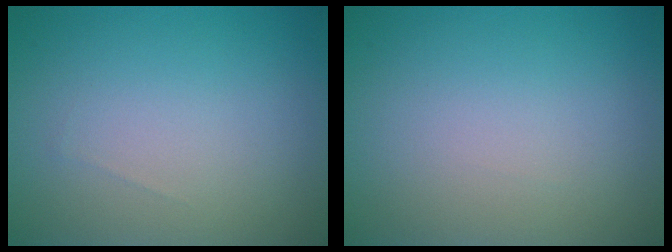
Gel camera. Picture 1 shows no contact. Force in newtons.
{"total": 0.0}